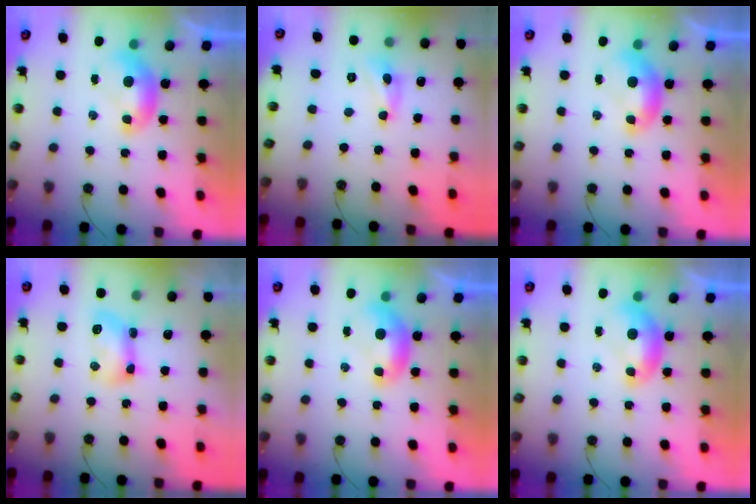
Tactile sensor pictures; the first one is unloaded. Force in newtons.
{"total": 2.5, "press": 2.5, "slide": 0.3}
{"total": 0.0}
{"total": 7.7, "press": 7.7, "slide": 0.5}
{"total": 0.0}
{"total": 0.0}